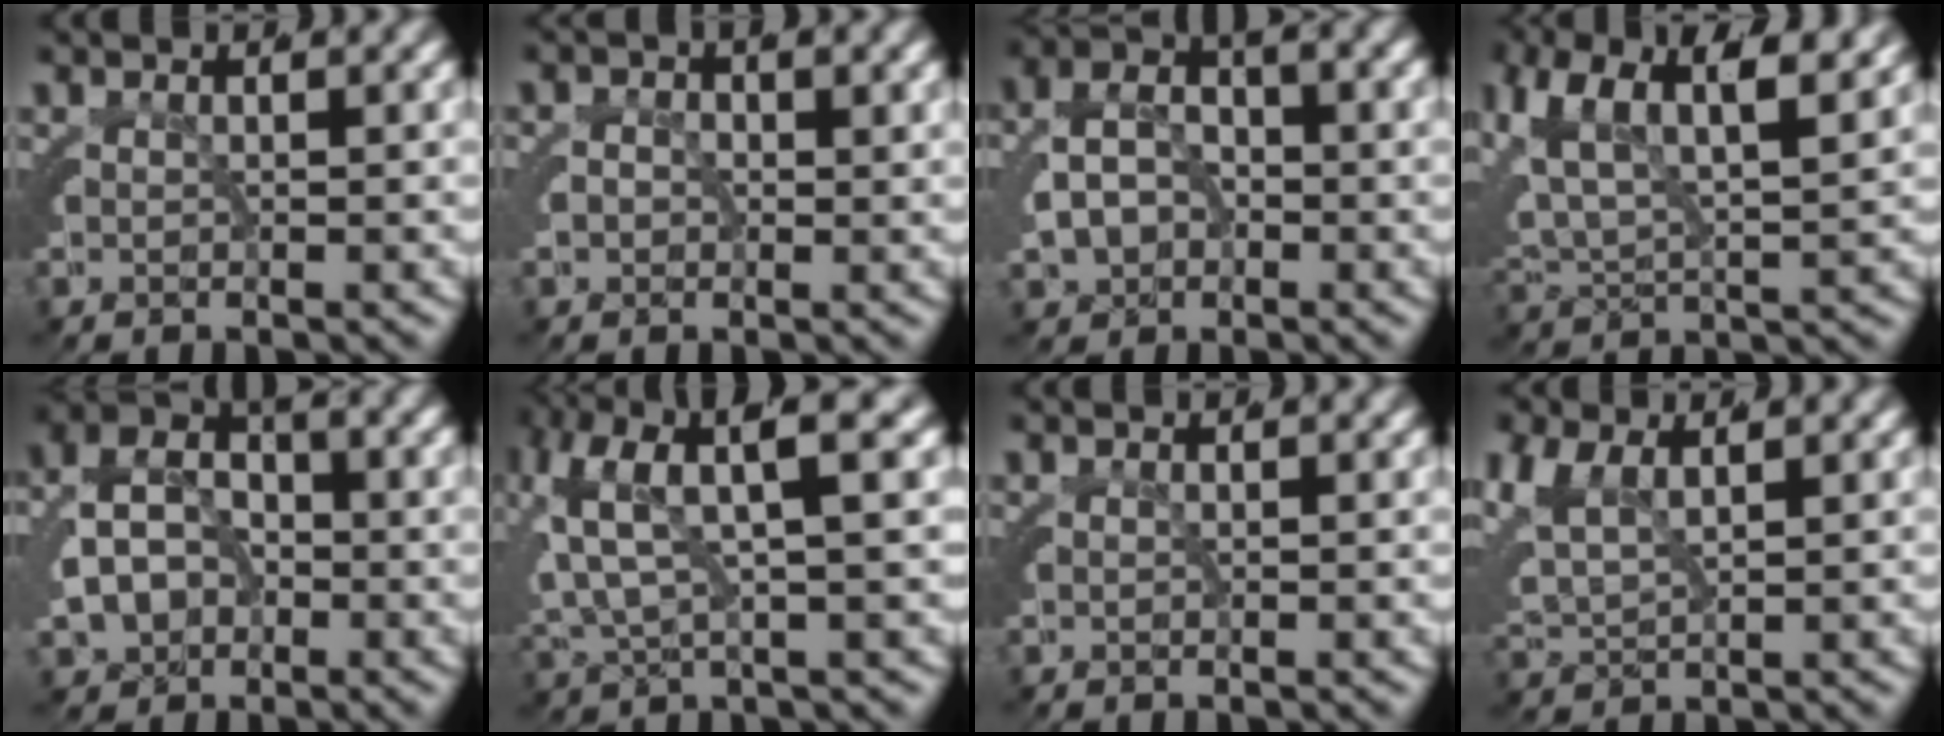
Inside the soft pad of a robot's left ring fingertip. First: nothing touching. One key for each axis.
{"total": 2.8, "fx": -0.2, "fy": 2.7, "fz": 0.8, "tx": -0.013, "ty": -0.011, "tz": -0.001}
{"total": 6.6, "fx": -0.7, "fy": 5.8, "fz": 3.0, "tx": -0.058, "ty": -0.005, "tz": -0.017}
{"total": 9.9, "fx": 3.2, "fy": 7.1, "fz": 6.1, "tx": -0.139, "ty": 0.003, "tz": 0.044}
{"total": 9.1, "fx": -0.1, "fy": 8.0, "fz": 4.3, "tx": -0.081, "ty": -0.007, "tz": -0.015}
{"total": 6.9, "fx": 1.9, "fy": 4.1, "fz": 5.1, "tx": -0.112, "ty": 0.003, "tz": 0.028}
{"total": 0.0}
{"total": 5.4, "fx": 1.1, "fy": 4.5, "fz": 2.8, "tx": -0.089, "ty": -0.011, "tz": 0.022}